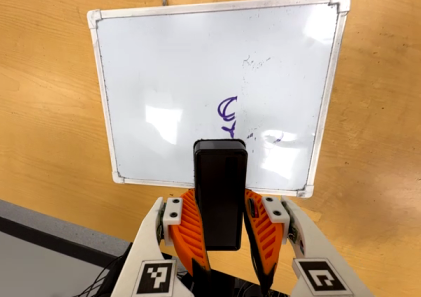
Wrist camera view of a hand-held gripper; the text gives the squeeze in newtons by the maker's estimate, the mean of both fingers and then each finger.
{"total": 10.9, "left": 8.4, "right": 13.3}